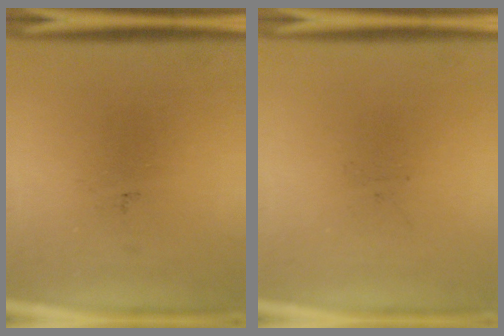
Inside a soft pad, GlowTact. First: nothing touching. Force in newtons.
{"total": 0.0}